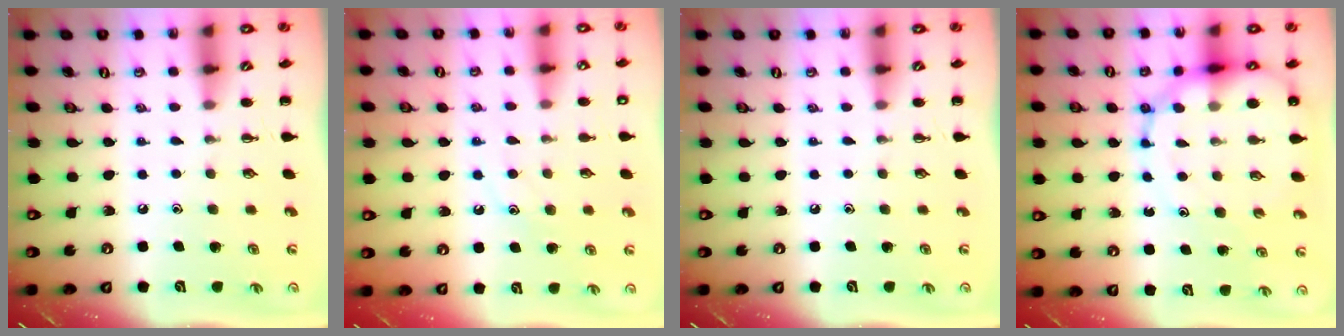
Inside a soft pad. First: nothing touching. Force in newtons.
{"total": 10.0, "press": 9.9, "slide": 1.4}
{"total": 0.0}
{"total": 13.6, "press": 13.2, "slide": 3.1}